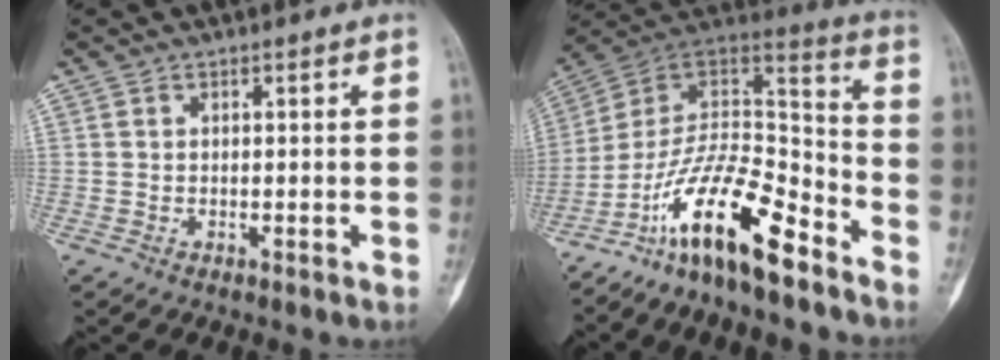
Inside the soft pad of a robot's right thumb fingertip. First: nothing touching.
{"total": 18.9, "force": [-12.7, 5.7, 12.8], "torque": [-0.209, 0.110, -0.223]}